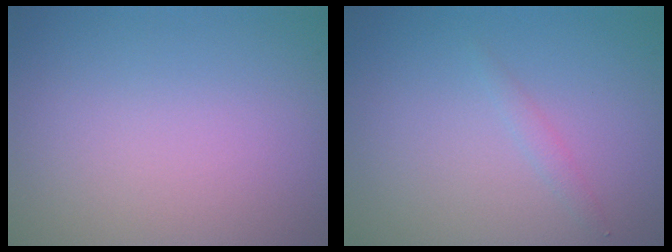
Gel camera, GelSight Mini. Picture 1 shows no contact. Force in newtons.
{"total": 0.8, "press": 0.8, "slide": 0.0}